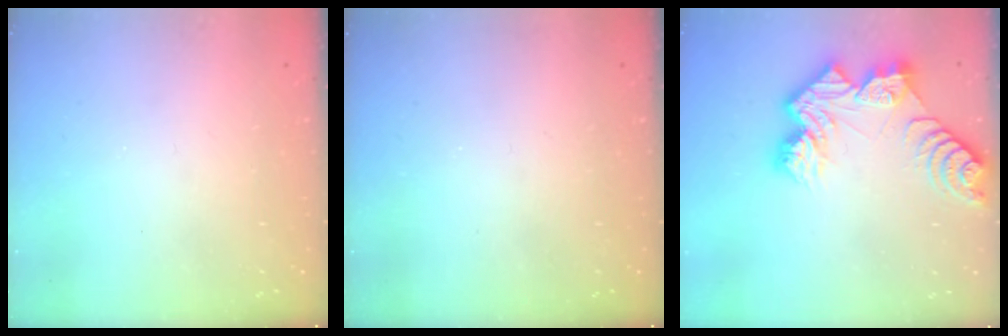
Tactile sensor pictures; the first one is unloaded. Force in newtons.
{"total": 0.0}
{"total": 12.9, "press": 12.9, "slide": 1.1}